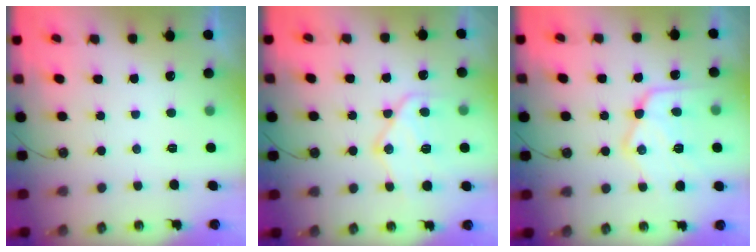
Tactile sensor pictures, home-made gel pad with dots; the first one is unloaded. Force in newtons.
{"total": 15.7, "press": 15.7, "slide": 1.3}
{"total": 18.8, "press": 18.8, "slide": 1.7}